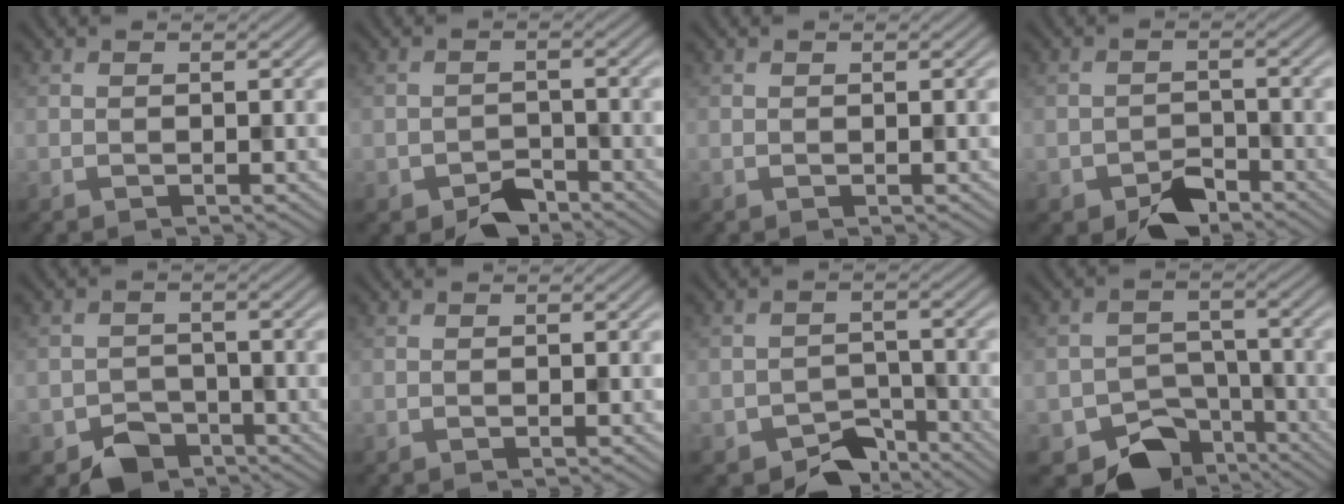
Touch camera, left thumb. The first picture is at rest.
{"total": 3.6, "force": [-2.7, 2.0, 1.4], "torque": [-0.021, -0.005, -0.050]}
{"total": 0.0}
{"total": 4.1, "force": [-2.9, 2.2, 1.9], "torque": [-0.029, -0.005, -0.056]}
{"total": 4.6, "force": [-3.1, 3.1, 1.5], "torque": [-0.020, -0.009, -0.057]}
{"total": 0.0}
{"total": 5.7, "force": [-4.3, 3.1, 2.2], "torque": [-0.028, -0.010, -0.074]}
{"total": 8.7, "force": [-5.4, 5.8, 3.7], "torque": [-0.050, -0.022, -0.088]}